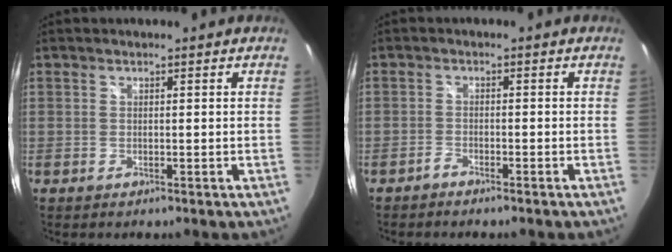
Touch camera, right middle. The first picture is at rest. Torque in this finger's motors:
{"motor_torque": [-0.21, 0.04, 0.06, 0.00]}